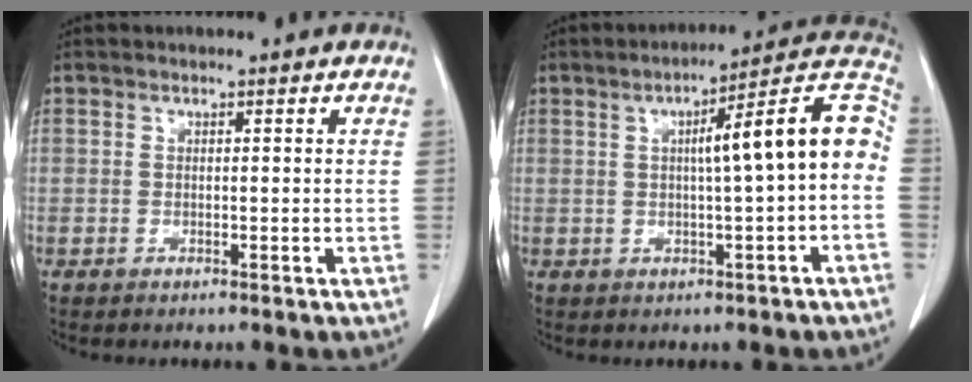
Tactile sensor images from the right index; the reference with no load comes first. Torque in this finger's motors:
{"motor_torque": [1.08, -0.04, 0.47, 0.09]}